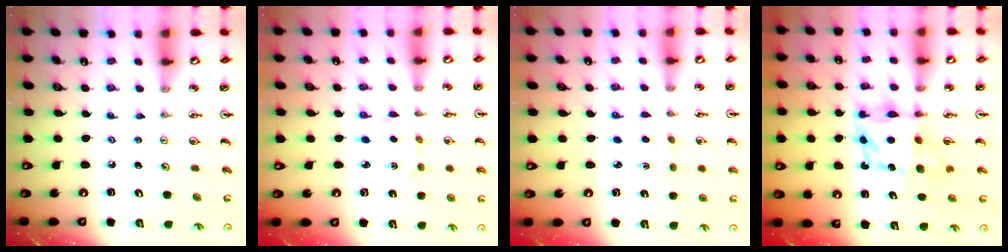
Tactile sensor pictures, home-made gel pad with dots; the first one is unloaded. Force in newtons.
{"total": 2.0, "press": 2.0, "slide": 0.2}
{"total": 2.3, "press": 2.1, "slide": 0.8}
{"total": 7.3, "press": 7.3, "slide": 0.6}